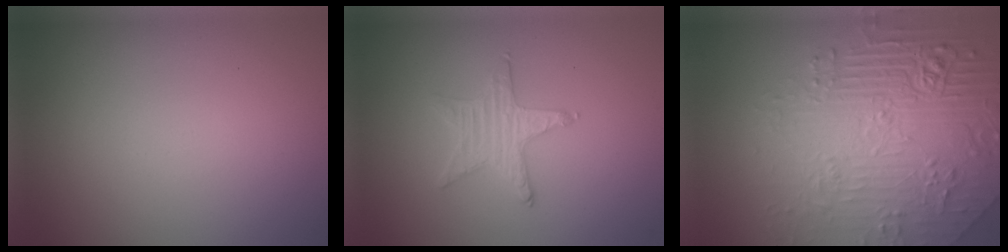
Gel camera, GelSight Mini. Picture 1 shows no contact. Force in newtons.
{"total": 1.6, "press": 1.6, "slide": 0.2}
{"total": 8.2, "press": 6.2, "slide": 5.3}